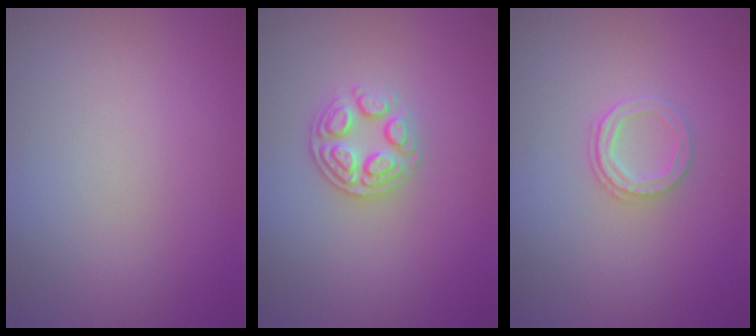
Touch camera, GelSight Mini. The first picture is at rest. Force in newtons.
{"total": 2.7, "press": 2.6, "slide": 0.8}
{"total": 2.1, "press": 2.0, "slide": 0.4}